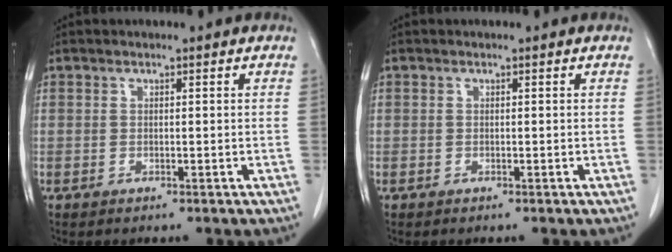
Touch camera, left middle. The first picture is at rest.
{"total": 0.0}